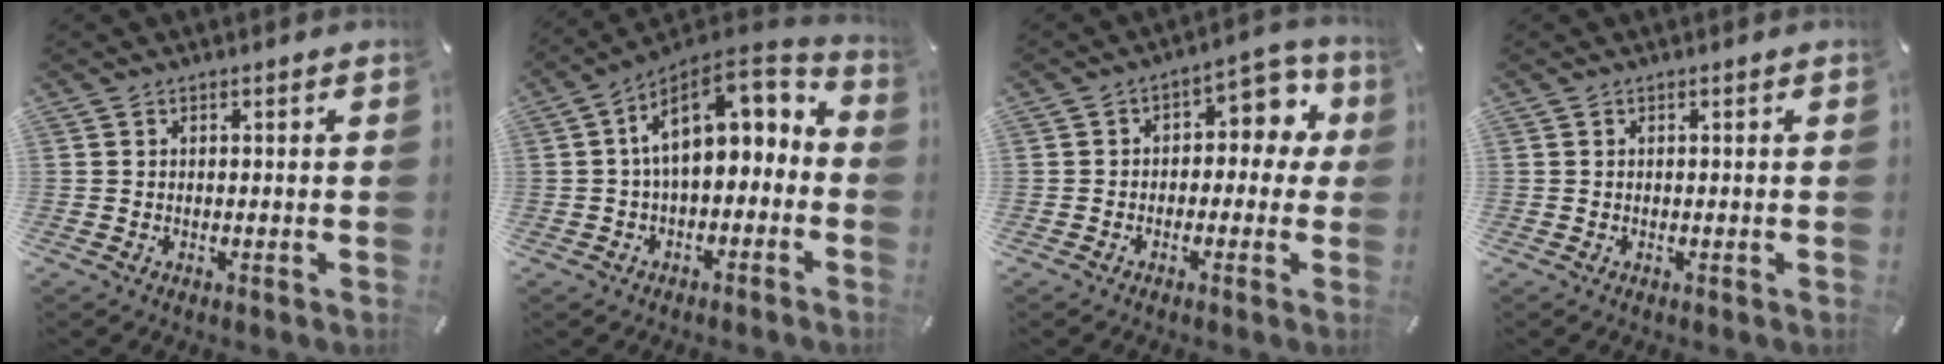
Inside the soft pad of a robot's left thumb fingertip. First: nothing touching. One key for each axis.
{"total": 12.9, "fx": 3.3, "fy": 7.6, "fz": 9.9, "tx": -0.156, "ty": -0.030, "tz": 0.061}
{"total": 7.6, "fx": 1.2, "fy": 5.2, "fz": 5.4, "tx": -0.064, "ty": -0.005, "tz": 0.013}
{"total": 0.0}